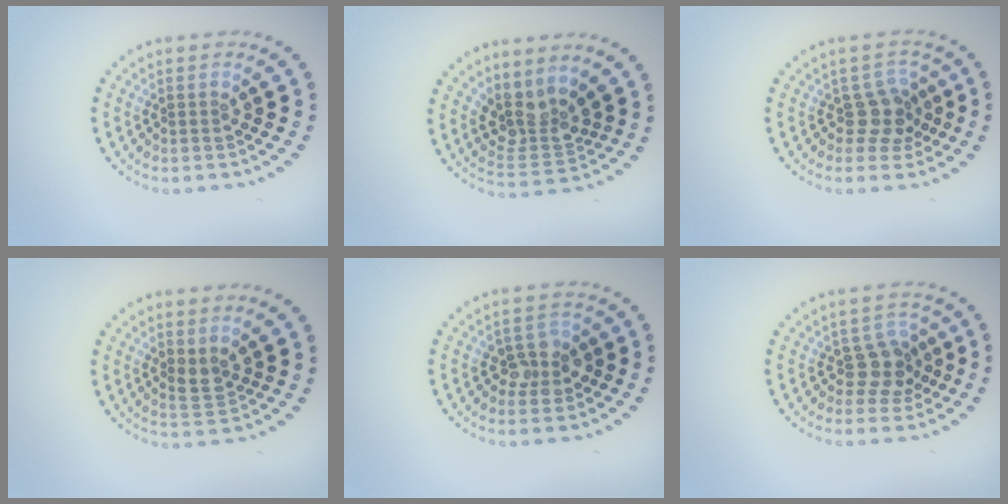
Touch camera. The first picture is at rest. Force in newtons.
{"total": 3.7, "press": 2.9, "slide": 2.2}
{"total": 2.6, "press": 2.0, "slide": 1.6}
{"total": 1.7, "press": 1.6, "slide": 0.7}
{"total": 2.5, "press": 2.5, "slide": 0.5}
{"total": 2.6, "press": 2.0, "slide": 1.6}